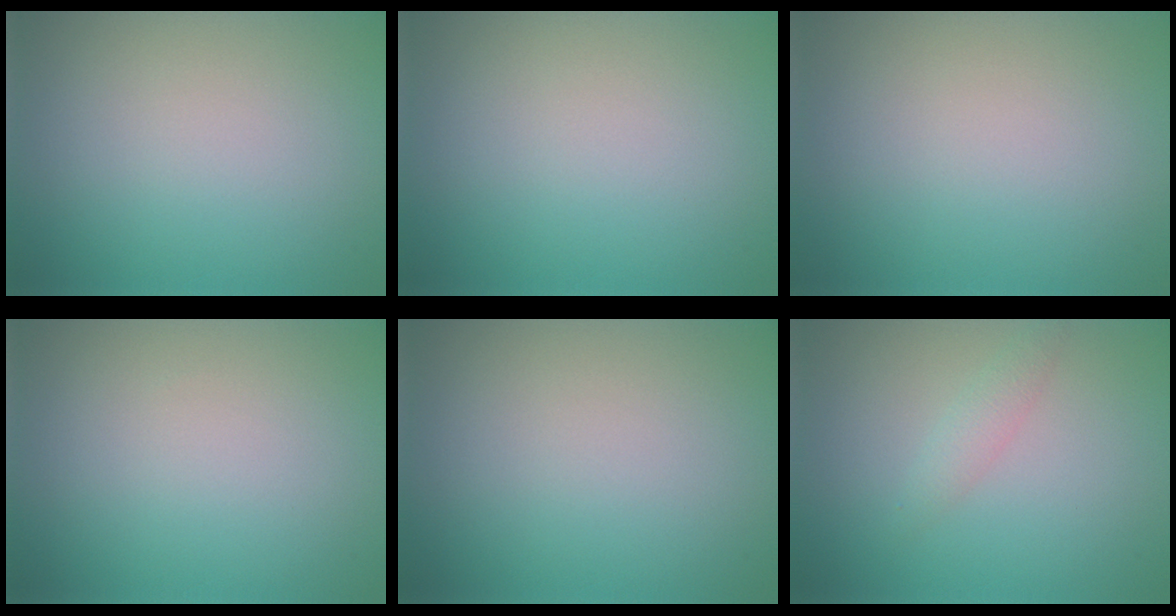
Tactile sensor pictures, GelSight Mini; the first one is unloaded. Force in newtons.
{"total": 0.0}
{"total": 0.0}
{"total": 0.0}
{"total": 0.0}
{"total": 1.3, "press": 1.3, "slide": 0.1}